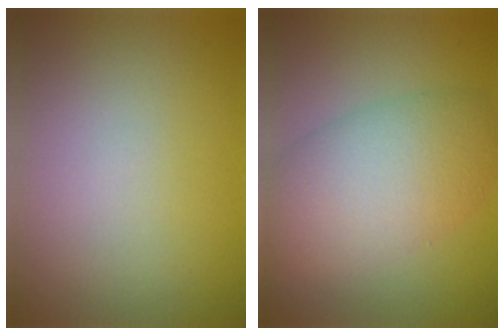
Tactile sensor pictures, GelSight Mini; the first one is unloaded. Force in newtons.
{"total": 7.5, "press": 7.5, "slide": 0.3}